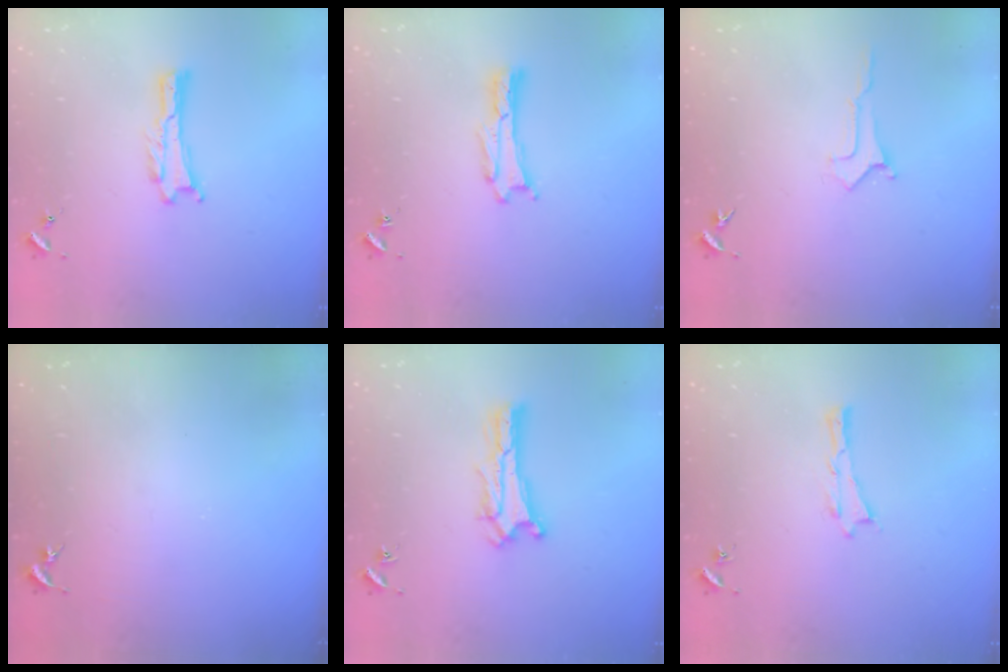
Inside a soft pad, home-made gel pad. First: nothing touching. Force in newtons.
{"total": 0.0}
{"total": 0.0}
{"total": 0.0}
{"total": 0.9, "press": 0.9, "slide": 0.2}
{"total": 0.0}